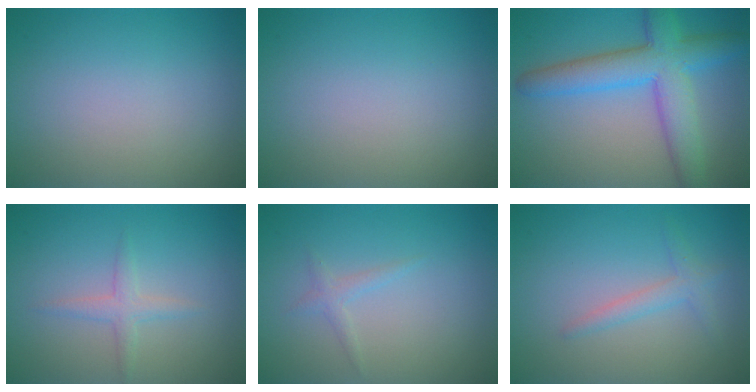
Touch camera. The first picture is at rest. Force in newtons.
{"total": 0.0}
{"total": 7.2, "press": 7.2, "slide": 0.2}
{"total": 1.6, "press": 1.6, "slide": 0.0}
{"total": 1.0, "press": 1.0, "slide": 0.1}
{"total": 1.7, "press": 1.7, "slide": 0.1}